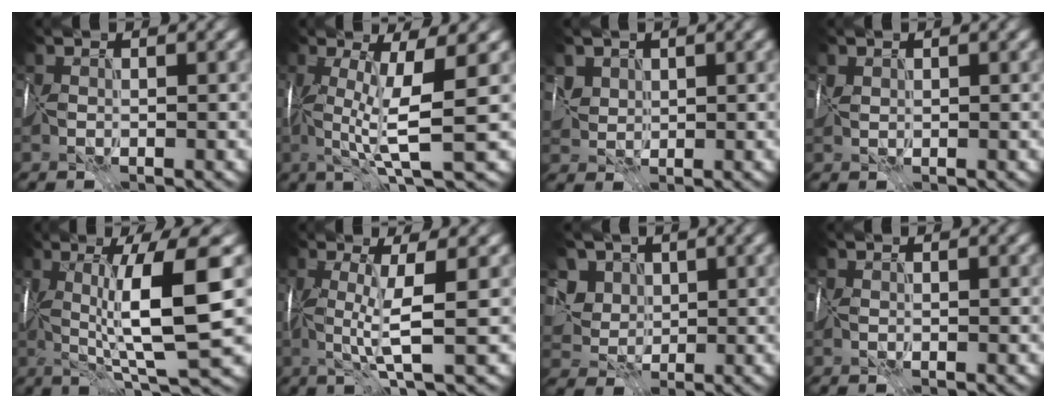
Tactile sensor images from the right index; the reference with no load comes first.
{"total": 4.9, "force": [-0.2, -0.4, 4.8], "torque": [-0.076, -0.008, 0.000]}
{"total": 2.0, "force": [1.5, 1.3, 0.1], "torque": [-0.005, -0.003, 0.045]}
{"total": 0.7, "force": [0.6, 0.0, -0.4], "torque": [0.015, -0.001, 0.011]}
{"total": 9.0, "force": [0.8, 0.2, 9.0], "torque": [-0.129, -0.005, 0.020]}
{"total": 3.2, "force": [-0.2, -0.9, 3.0], "torque": [-0.052, -0.010, -0.004]}
{"total": 5.3, "force": [2.3, 4.3, 2.1], "torque": [-0.033, 0.011, 0.029]}
{"total": 0.0}